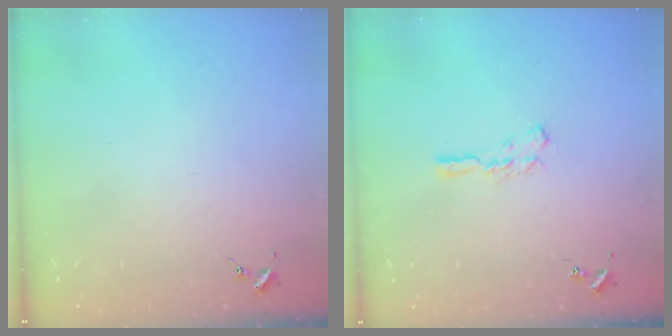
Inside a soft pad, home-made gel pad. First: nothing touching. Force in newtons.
{"total": 6.1, "press": 6.1, "slide": 0.2}